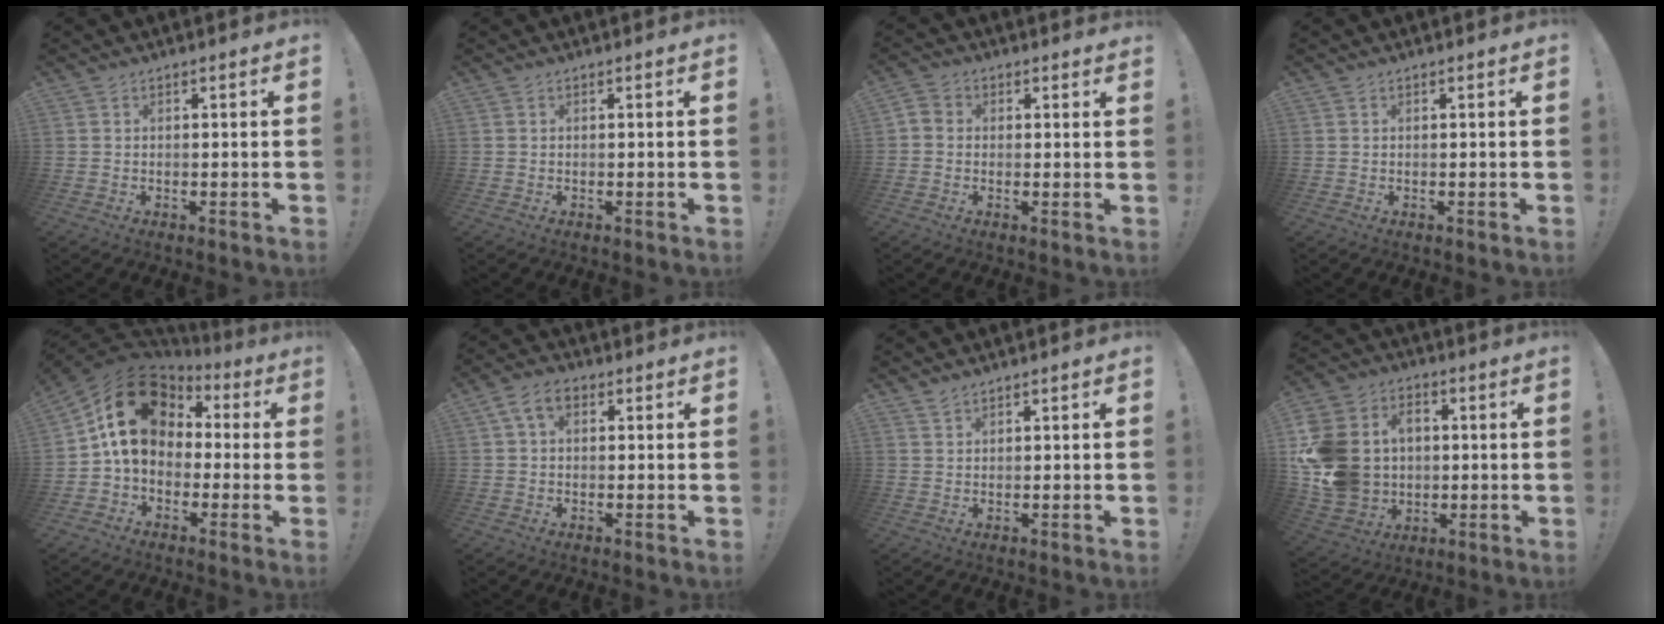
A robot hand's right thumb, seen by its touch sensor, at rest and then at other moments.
{"total": 0.0}
{"total": 3.3, "force": [0.3, 2.9, 1.5], "torque": [-0.035, 0.011, 0.010]}
{"total": 0.0}
{"total": 19.5, "force": [4.2, 14.6, 12.3], "torque": [-0.199, 0.010, 0.088]}
{"total": 6.5, "force": [1.9, 4.2, 4.6], "torque": [-0.078, 0.009, 0.038]}
{"total": 1.5, "force": [1.4, 0.4, 0.4], "torque": [-0.006, -0.006, 0.026]}
{"total": 18.4, "force": [0.8, 15.6, 9.7], "torque": [-0.193, 0.010, 0.028]}